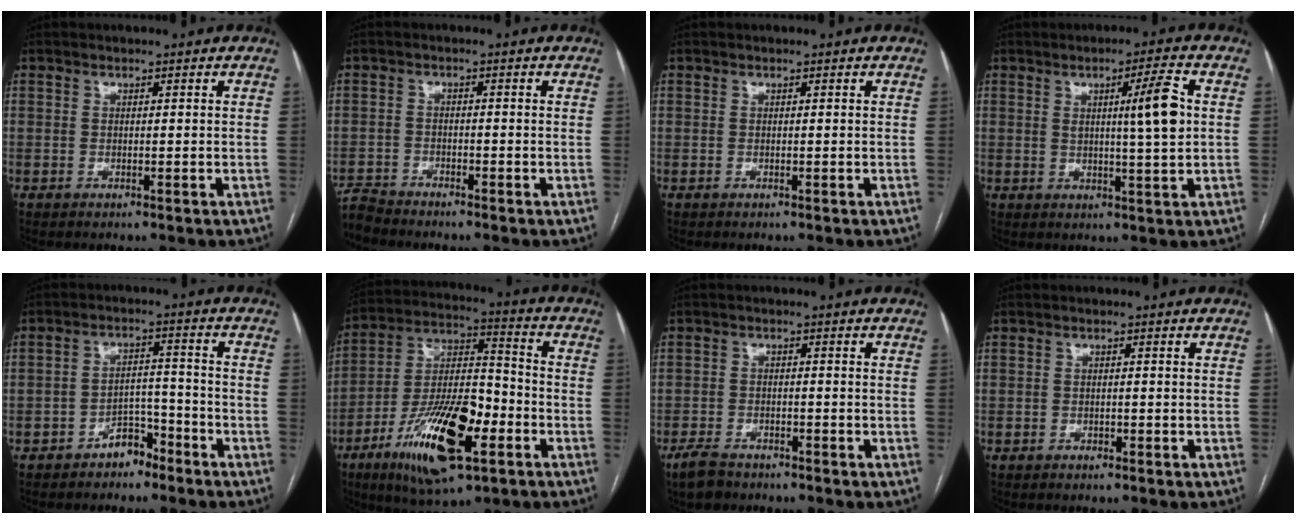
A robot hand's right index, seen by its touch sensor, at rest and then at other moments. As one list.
[{"total": 3.2, "force": [-3.2, -0.1, -0.2], "torque": [0.006, -0.017, -0.061]}, {"total": 0.0}, {"total": 7.2, "force": [1.4, -0.4, 7.0], "torque": [-0.109, -0.003, 0.021]}, {"total": 4.7, "force": [-3.6, 2.5, 1.8], "torque": [-0.022, 0.016, -0.059]}, {"total": 19.2, "force": [-8.5, 5.8, 16.2], "torque": [-0.317, -0.010, -0.142]}, {"total": 4.2, "force": [-3.4, 1.8, 1.6], "torque": [-0.035, -0.003, -0.060]}, {"total": 0.7, "force": [-0.6, 0.4, 0.1], "torque": [-0.003, 0.002, -0.012]}]